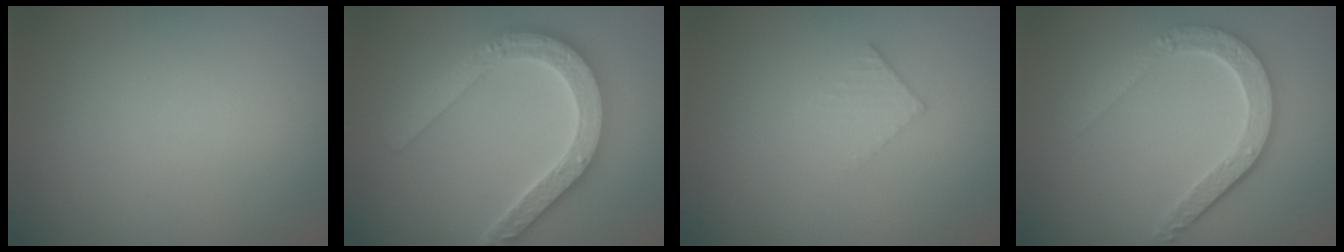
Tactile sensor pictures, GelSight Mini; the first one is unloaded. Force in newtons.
{"total": 5.3, "press": 5.2, "slide": 0.9}
{"total": 1.4, "press": 1.4, "slide": 0.2}
{"total": 4.7, "press": 3.7, "slide": 2.9}